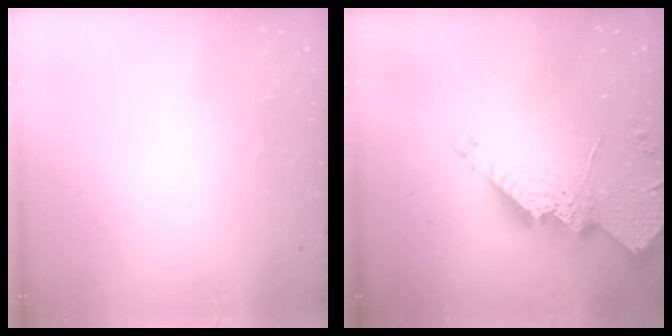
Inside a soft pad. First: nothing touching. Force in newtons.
{"total": 16.7, "press": 16.6, "slide": 1.5}